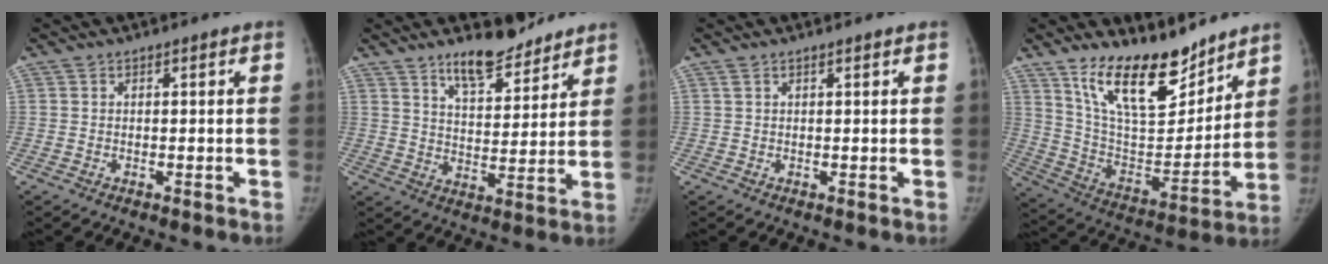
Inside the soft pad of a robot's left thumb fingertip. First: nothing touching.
{"total": 10.3, "force": [8.3, 3.7, 5.0], "torque": [-0.054, -0.059, 0.140]}
{"total": 1.0, "force": [0.7, 0.2, 0.7], "torque": [-0.018, 0.006, 0.016]}
{"total": 19.5, "force": [14.3, 7.9, 10.7], "torque": [-0.135, -0.091, 0.257]}